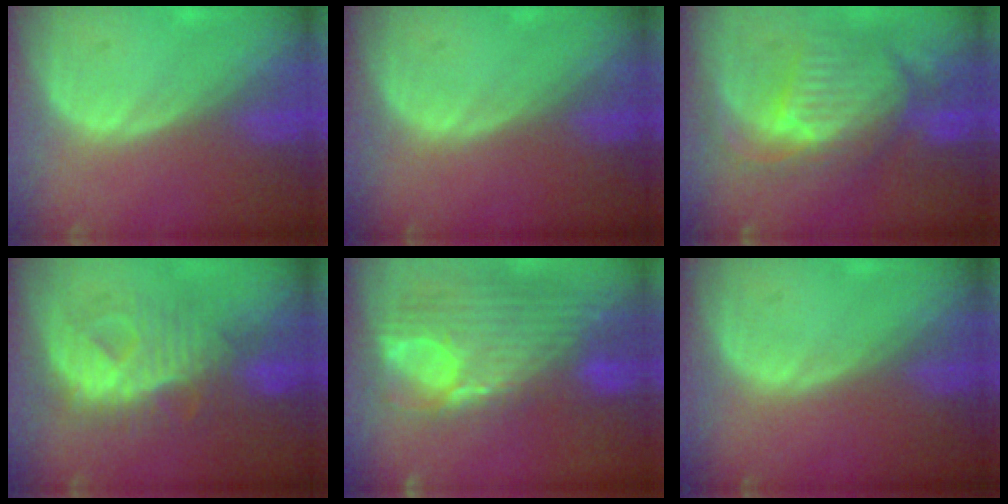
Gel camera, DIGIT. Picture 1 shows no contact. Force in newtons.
{"total": 0.0}
{"total": 10.6, "press": 9.4, "slide": 4.9}
{"total": 8.4, "press": 8.4, "slide": 0.1}
{"total": 12.5, "press": 10.6, "slide": 6.7}
{"total": 0.0}